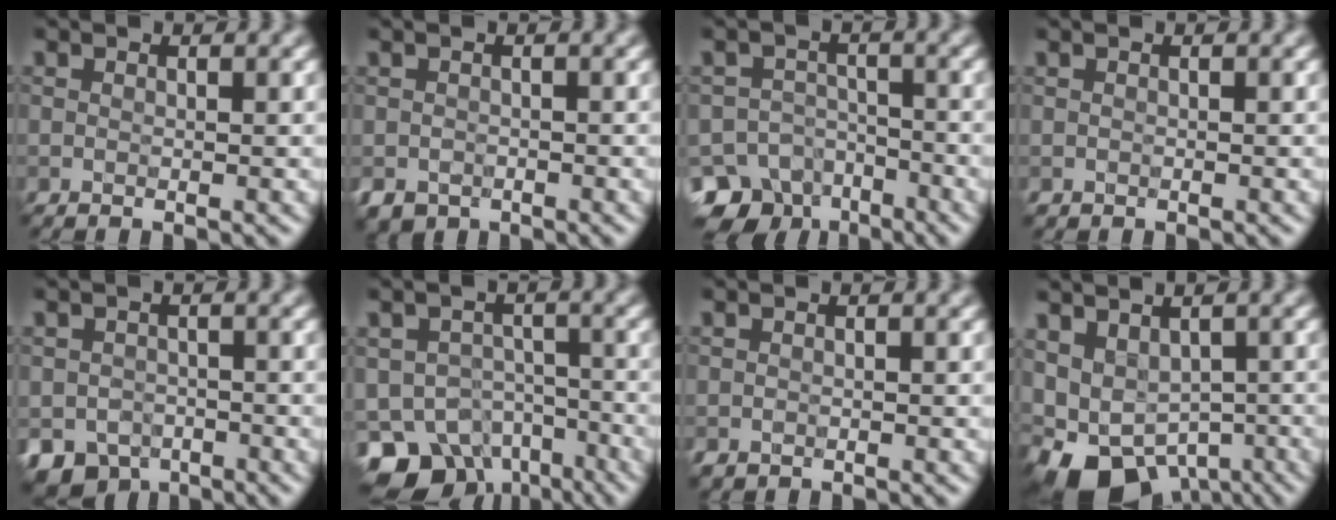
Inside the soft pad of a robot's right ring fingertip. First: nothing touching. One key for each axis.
{"total": 2.0, "fx": -1.2, "fy": 1.5, "fz": 0.8, "tx": -0.013, "ty": -0.008, "tz": -0.024}
{"total": 9.0, "fx": -6.9, "fy": 5.2, "fz": 2.3, "tx": -0.012, "ty": -0.005, "tz": -0.105}
{"total": 0.0}
{"total": 4.7, "fx": -2.4, "fy": 3.4, "fz": 2.2, "tx": -0.039, "ty": -0.019, "tz": -0.039}
{"total": 9.1, "fx": -5.7, "fy": 5.6, "fz": 4.3, "tx": -0.070, "ty": -0.016, "tz": -0.086}
{"total": 0.7, "fx": -0.3, "fy": 0.6, "fz": 0.2, "tx": -0.006, "ty": -0.004, "tz": -0.006}
{"total": 9.6, "fx": -4.7, "fy": 6.3, "fz": 5.6, "tx": -0.094, "ty": -0.026, "tz": -0.053}